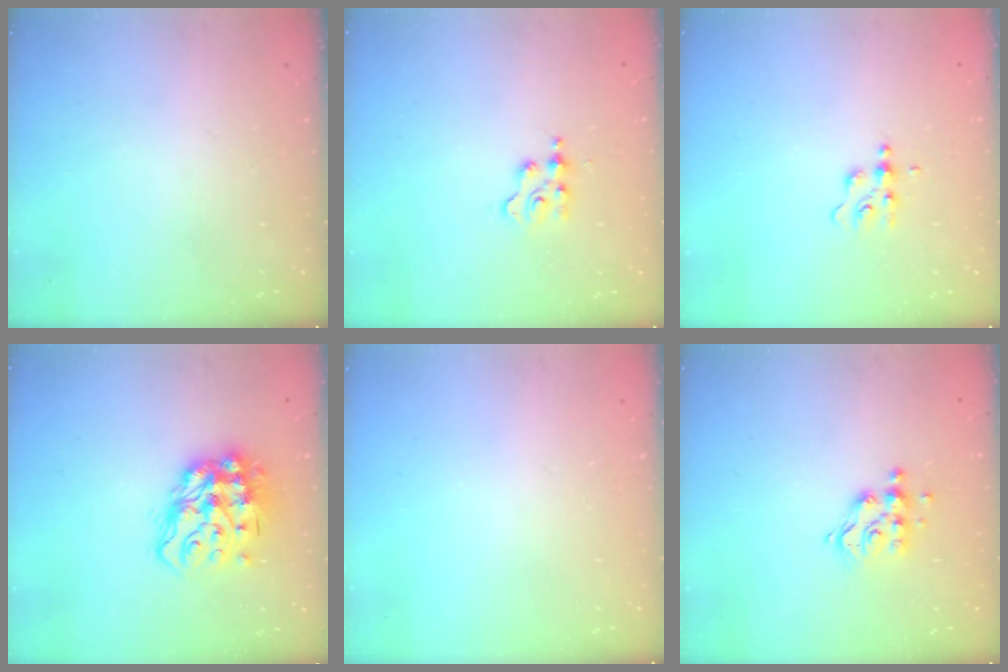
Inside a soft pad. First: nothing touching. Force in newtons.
{"total": 2.2, "press": 2.1, "slide": 0.3}
{"total": 4.8, "press": 4.7, "slide": 0.5}
{"total": 15.1, "press": 15.0, "slide": 1.7}
{"total": 0.0}
{"total": 9.4, "press": 9.4, "slide": 0.6}